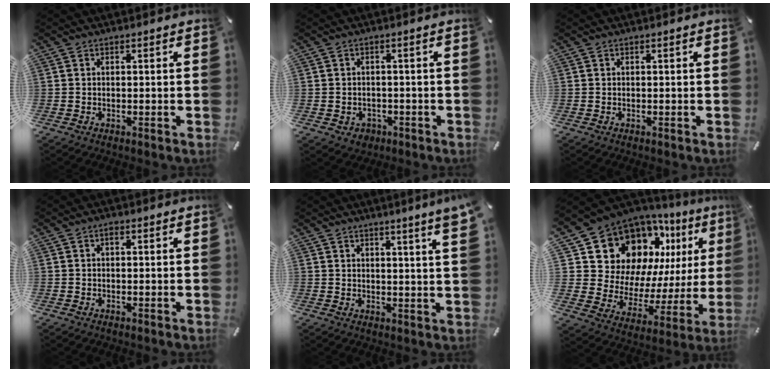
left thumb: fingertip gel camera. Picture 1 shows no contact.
{"total": 2.8, "force": [-1.0, 2.4, 1.0], "torque": [-0.019, 0.005, -0.019]}
{"total": 0.0}
{"total": 0.8, "force": [0.2, 0.4, 0.6], "torque": [-0.013, 0.004, 0.003]}
{"total": 4.4, "force": [3.2, -0.4, 3.1], "torque": [-0.050, -0.018, 0.051]}
{"total": 17.9, "force": [11.6, 12.2, 6.0], "torque": [-0.097, -0.109, 0.230]}